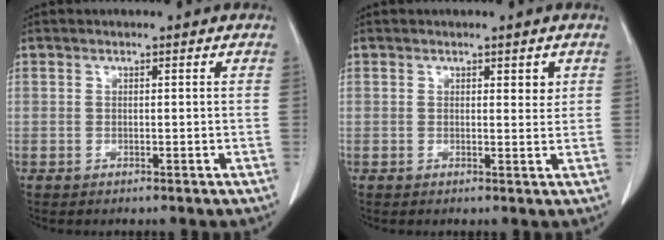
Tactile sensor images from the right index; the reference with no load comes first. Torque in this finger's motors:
{"motor_torque": [0.02, -0.01, 0.00, 0.00]}